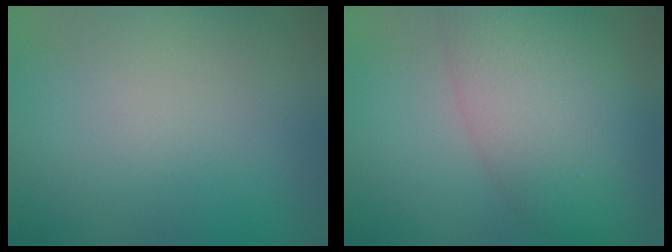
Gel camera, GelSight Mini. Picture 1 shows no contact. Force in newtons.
{"total": 7.8, "press": 7.8, "slide": 0.3}